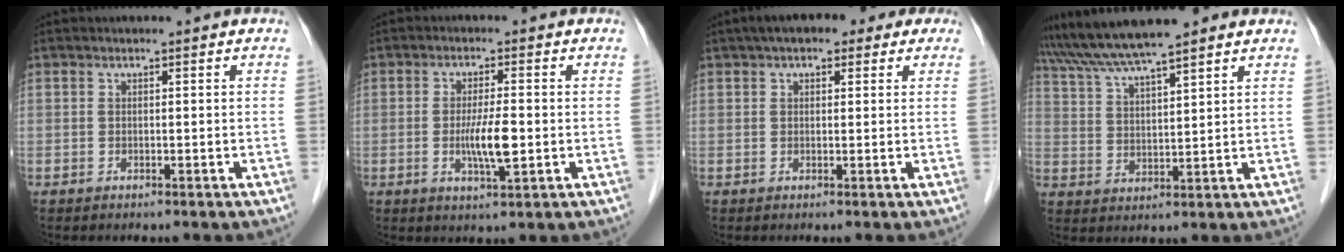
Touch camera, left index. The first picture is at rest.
{"total": 5.3, "force": [-0.8, 0.6, 5.2], "torque": [-0.103, -0.010, -0.012]}
{"total": 8.1, "force": [5.5, 3.6, 4.7], "torque": [-0.059, 0.041, 0.071]}
{"total": 11.2, "force": [9.6, 0.6, 5.6], "torque": [-0.105, 0.037, 0.165]}